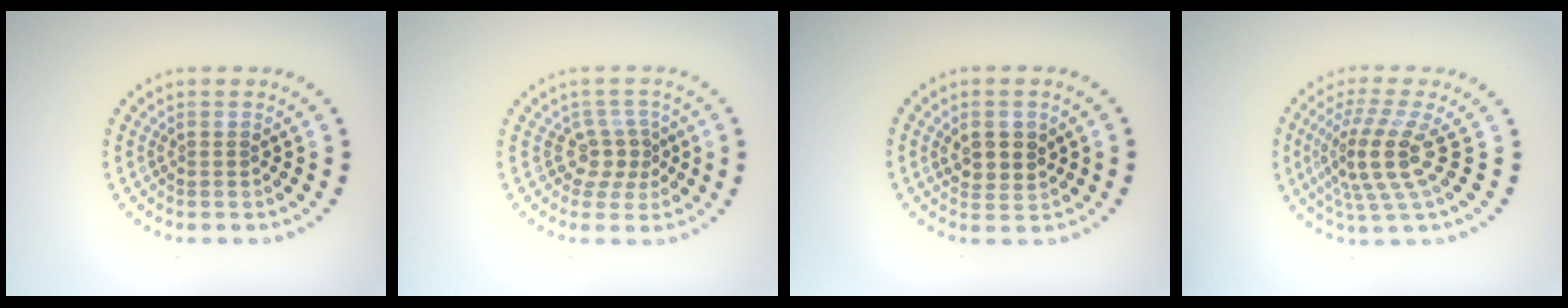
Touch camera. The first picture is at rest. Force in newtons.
{"total": 2.5, "press": 1.7, "slide": 1.8}
{"total": 2.8, "press": 2.6, "slide": 0.9}
{"total": 4.7, "press": 3.4, "slide": 3.2}